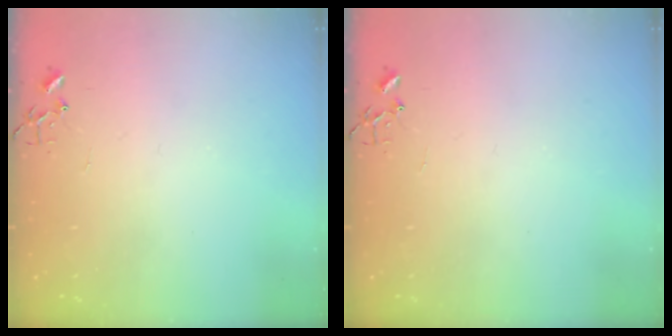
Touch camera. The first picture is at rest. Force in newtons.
{"total": 0.0}